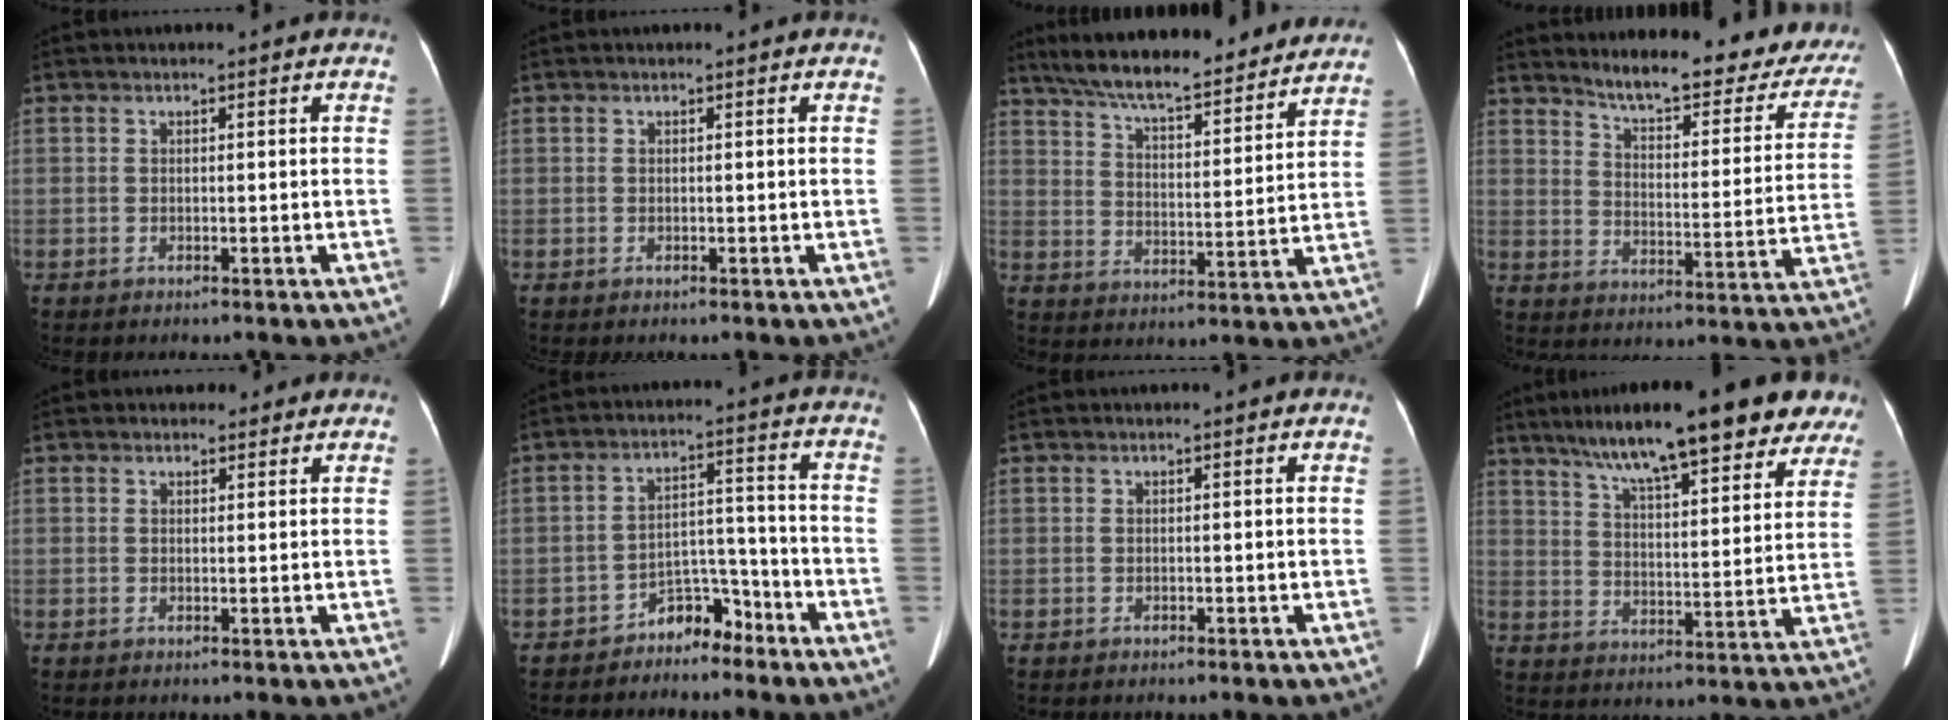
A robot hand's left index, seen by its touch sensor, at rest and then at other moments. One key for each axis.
{"total": 0.0}
{"total": 20.5, "fx": 18.0, "fy": 3.0, "fz": 9.4, "tx": -0.154, "ty": 0.018, "tz": 0.257}
{"total": 21.1, "fx": 18.7, "fy": 4.7, "fz": 8.6, "tx": -0.103, "ty": -0.044, "tz": 0.227}
{"total": 1.7, "fx": 1.2, "fy": 1.2, "fz": 0.0, "tx": 0.005, "ty": 0.003, "tz": 0.009}
{"total": 5.3, "fx": -4.6, "fy": 2.3, "fz": 1.5, "tx": -0.020, "ty": 0.022, "tz": -0.074}
{"total": 0.0}
{"total": 21.6, "fx": 16.6, "fy": 4.2, "fz": 13.1, "tx": -0.196, "ty": 0.033, "tz": 0.226}